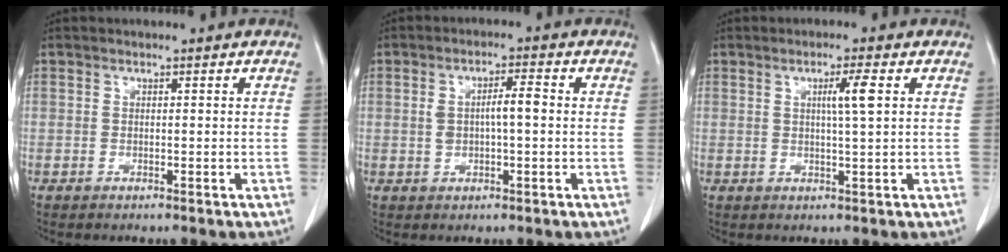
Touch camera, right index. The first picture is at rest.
{"total": 4.4, "force": [0.2, 1.1, 4.3], "torque": [-0.080, 0.014, 0.007]}
{"total": 3.7, "force": [1.0, -0.4, 3.5], "torque": [-0.058, -0.002, 0.016]}